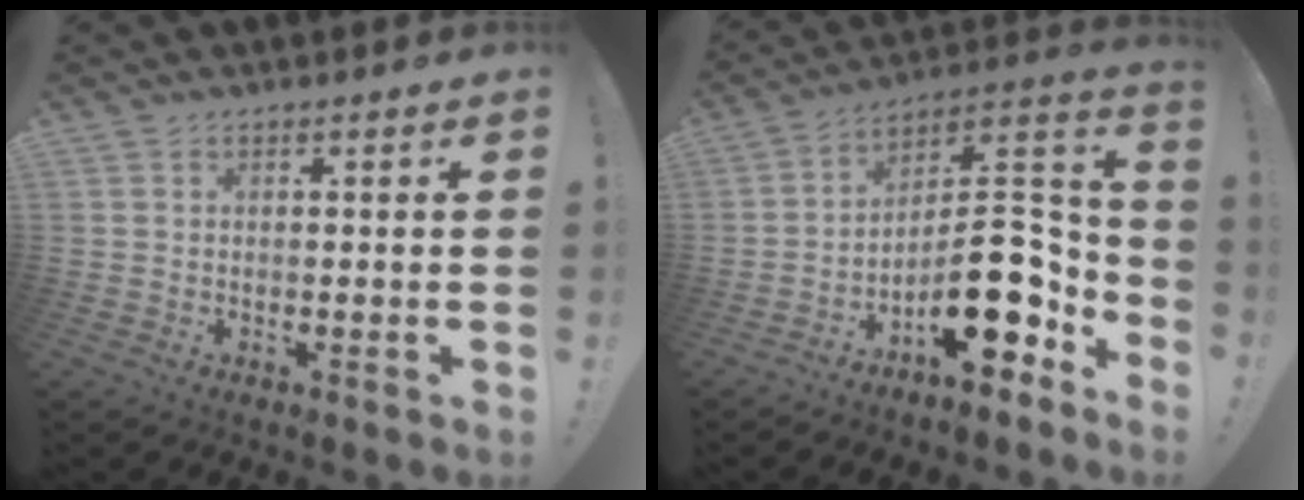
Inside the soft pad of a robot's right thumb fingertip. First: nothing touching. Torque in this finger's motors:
{"motor_torque": [3.85, 1.13, 1.30, -1.47, 0.30]}